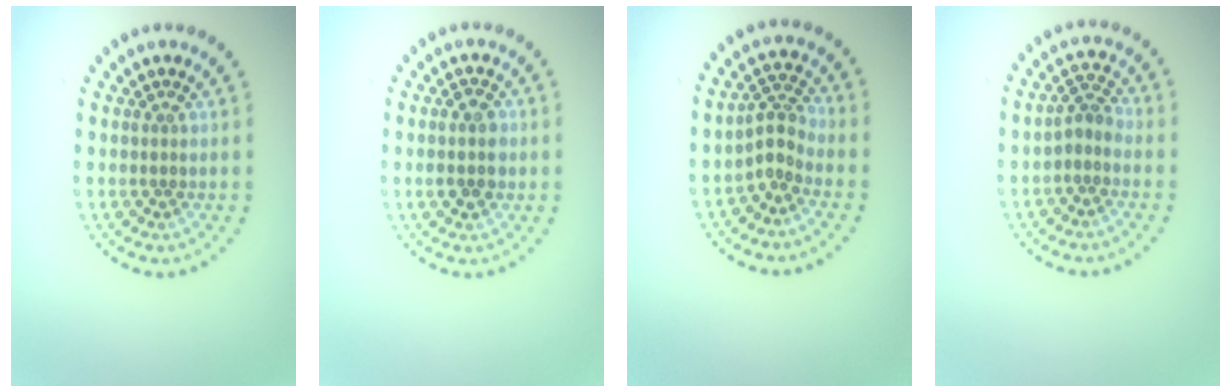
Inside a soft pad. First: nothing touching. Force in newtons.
{"total": 2.1, "press": 2.1, "slide": 0.1}
{"total": 2.4, "press": 1.6, "slide": 1.8}
{"total": 1.7, "press": 1.3, "slide": 1.1}